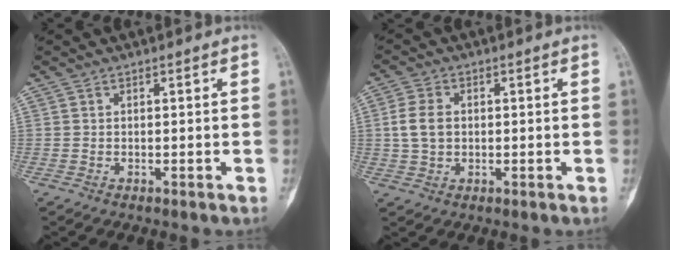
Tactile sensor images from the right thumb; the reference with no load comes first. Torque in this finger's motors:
{"motor_torque": [-0.02, 0.21, 0.21, -0.15, 0.04]}